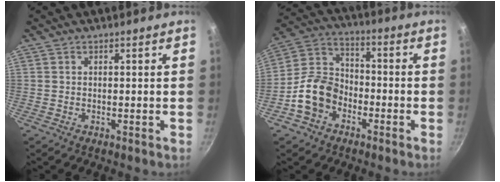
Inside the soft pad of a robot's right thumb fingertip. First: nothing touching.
{"total": 11.5, "force": [-4.8, 8.6, 5.9], "torque": [-0.080, 0.048, -0.106]}